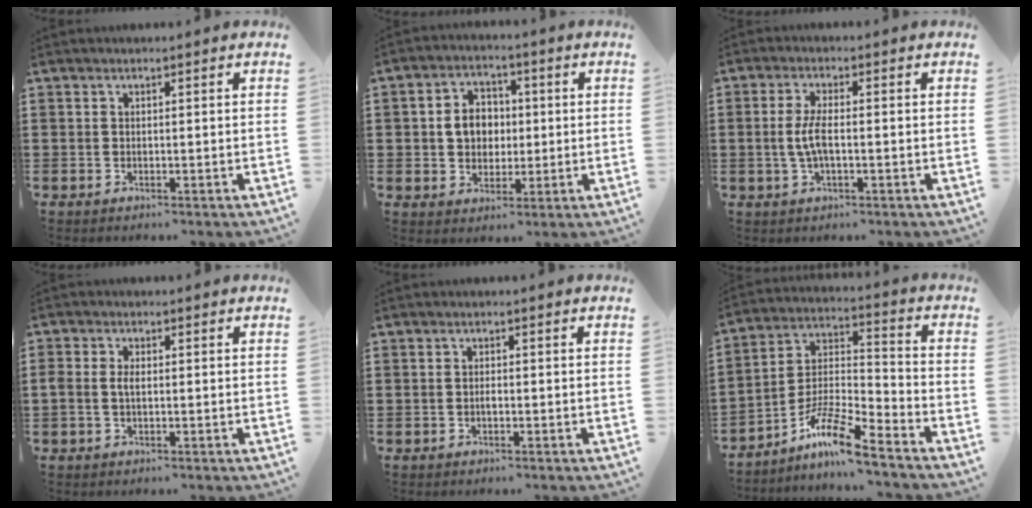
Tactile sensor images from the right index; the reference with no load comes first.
{"total": 5.8, "force": [0.1, 4.8, 3.2], "torque": [-0.069, 0.013, -0.003]}
{"total": 4.1, "force": [-0.5, 1.2, 3.9], "torque": [-0.091, -0.005, -0.018]}
{"total": 2.0, "force": [-0.2, 1.1, 1.7], "torque": [-0.041, 0.001, -0.007]}
{"total": 0.9, "force": [-0.3, 0.3, 0.8], "torque": [-0.017, -0.004, -0.004]}
{"total": 9.5, "force": [-7.8, 0.9, 5.4], "torque": [-0.117, 0.000, -0.154]}